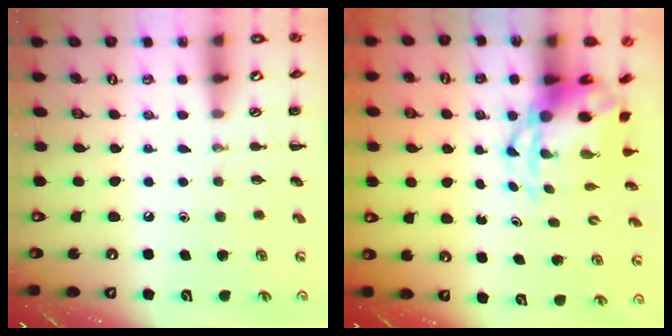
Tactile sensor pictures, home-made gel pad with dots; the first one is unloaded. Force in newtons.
{"total": 5.9, "press": 5.6, "slide": 2.0}